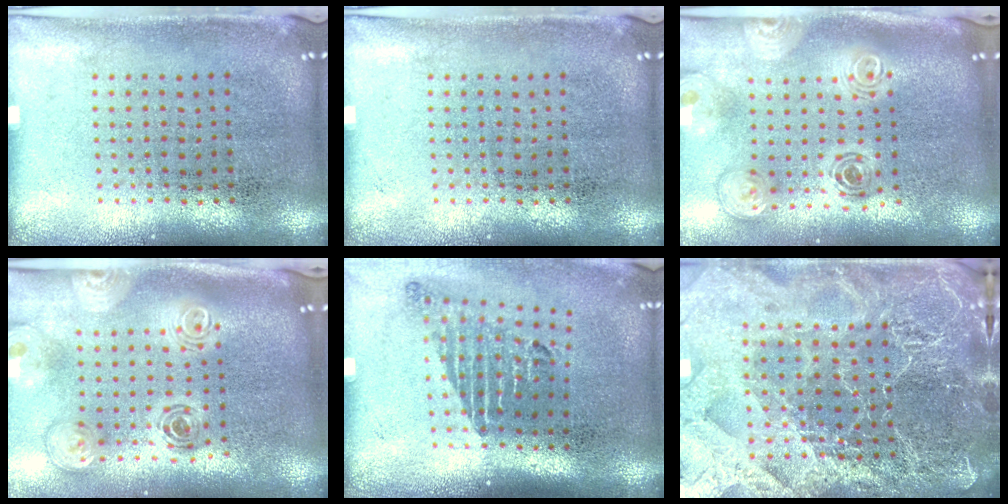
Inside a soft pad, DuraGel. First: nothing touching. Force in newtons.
{"total": 0.0}
{"total": 2.1, "press": 1.8, "slide": 1.1}
{"total": 2.1, "press": 1.8, "slide": 1.1}
{"total": 1.8, "press": 1.2, "slide": 1.3}
{"total": 5.1, "press": 4.6, "slide": 2.3}